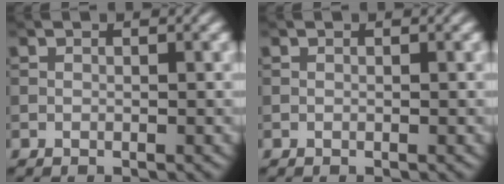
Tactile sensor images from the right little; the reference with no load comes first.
{"total": 0.0}